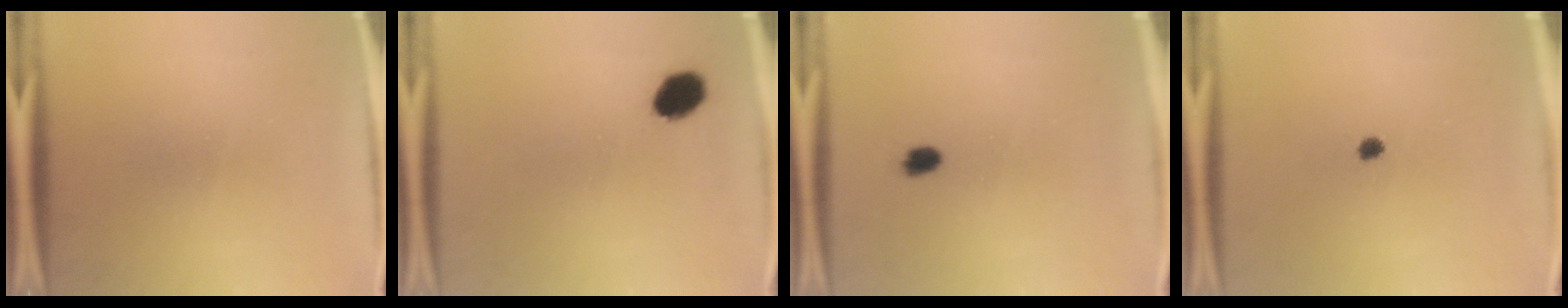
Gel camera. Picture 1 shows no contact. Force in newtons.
{"total": 6.2}
{"total": 2.7}
{"total": 1.5}